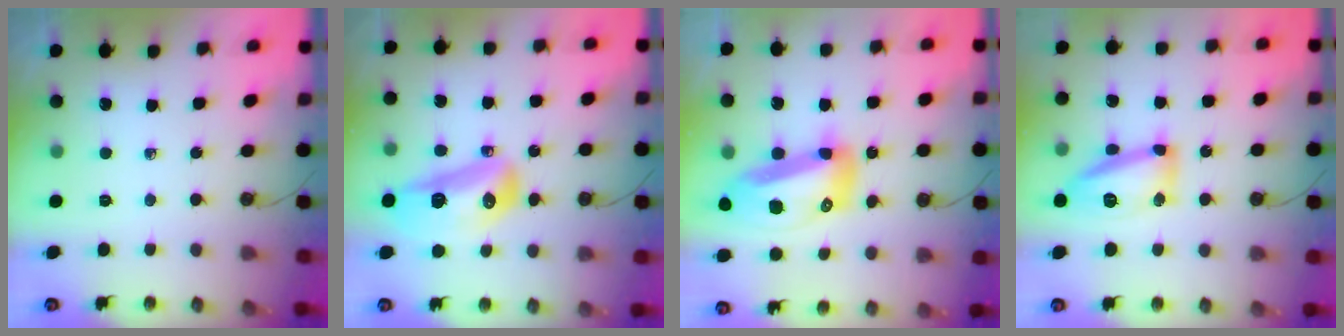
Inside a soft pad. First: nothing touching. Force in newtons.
{"total": 14.0, "press": 13.9, "slide": 2.1}
{"total": 18.4, "press": 18.3, "slide": 2.4}
{"total": 13.2, "press": 13.2, "slide": 1.3}